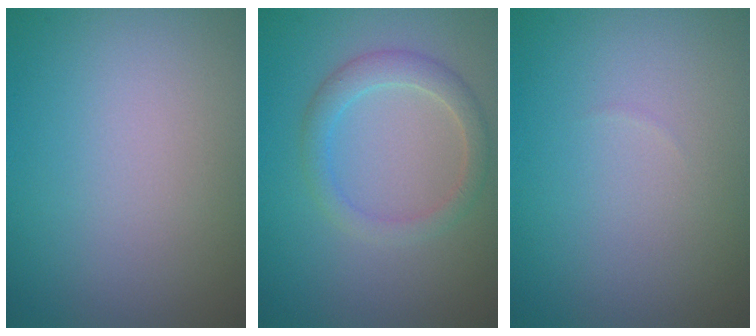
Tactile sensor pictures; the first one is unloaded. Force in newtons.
{"total": 2.4, "press": 2.4, "slide": 0.1}
{"total": 0.0}